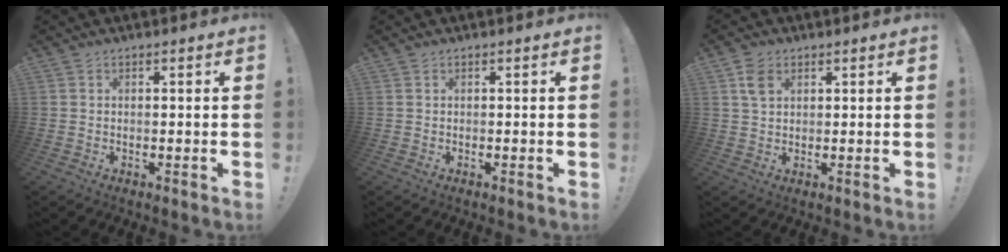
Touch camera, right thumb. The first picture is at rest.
{"total": 0.0}
{"total": 5.1, "force": [2.2, 3.4, 3.2], "torque": [-0.055, 0.001, 0.044]}